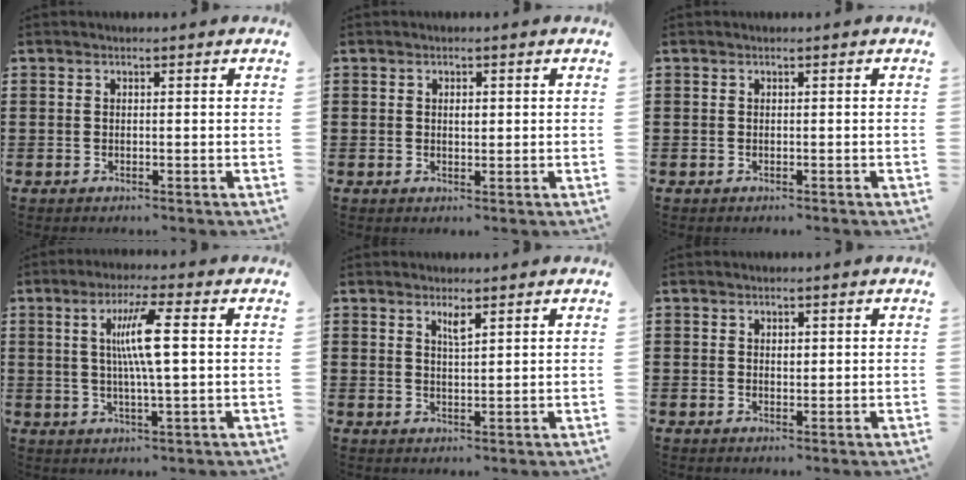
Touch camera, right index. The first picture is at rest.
{"total": 1.2, "force": [0.2, 0.6, 1.0], "torque": [-0.013, 0.000, 0.002]}
{"total": 0.0}
{"total": 8.4, "force": [2.0, 0.7, 8.2], "torque": [-0.165, -0.002, 0.024]}
{"total": 2.1, "force": [1.5, 0.3, 1.5], "torque": [-0.024, -0.002, 0.024]}
{"total": 1.0, "force": [0.3, 0.6, 0.8], "torque": [-0.008, 0.001, 0.004]}